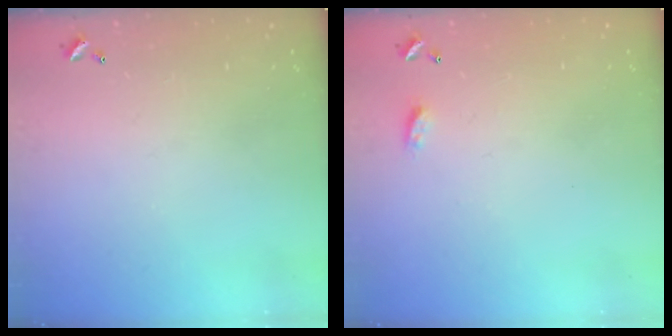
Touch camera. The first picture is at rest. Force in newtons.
{"total": 3.1, "press": 3.0, "slide": 0.4}